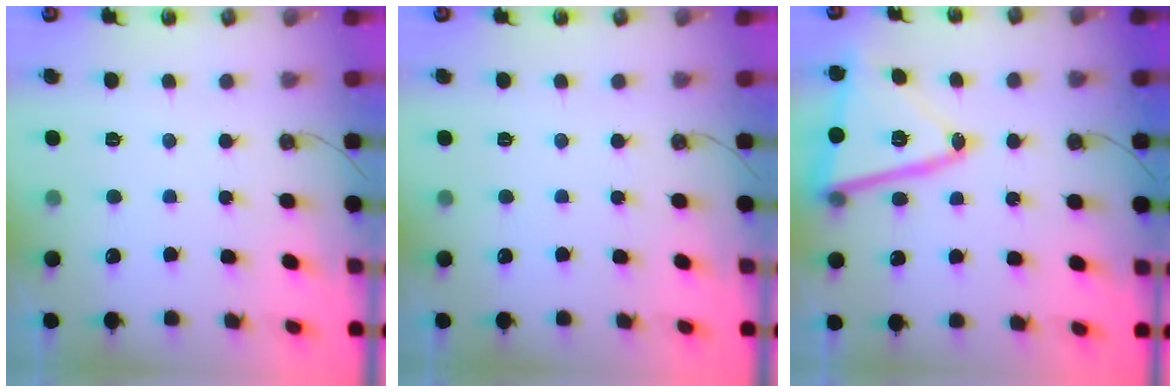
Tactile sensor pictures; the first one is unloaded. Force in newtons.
{"total": 0.0}
{"total": 17.0, "press": 17.0, "slide": 1.3}